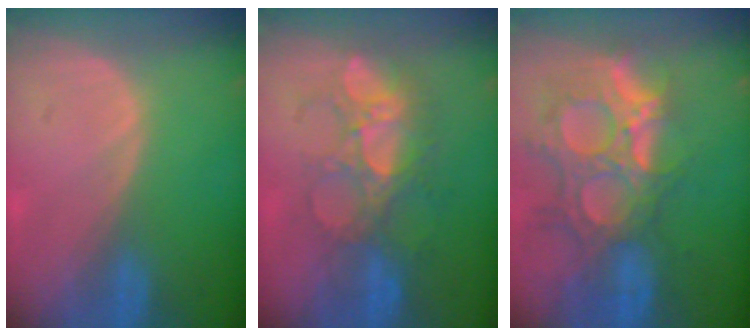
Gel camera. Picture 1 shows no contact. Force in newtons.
{"total": 7.7, "press": 7.6, "slide": 1.4}
{"total": 13.3, "press": 11.4, "slide": 6.9}